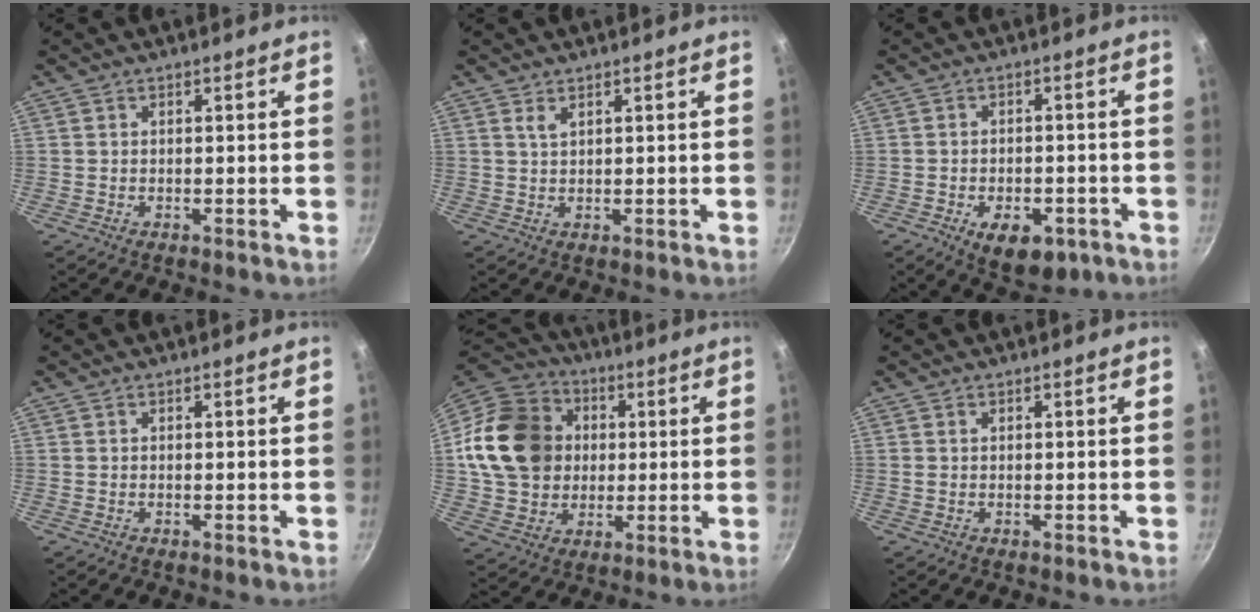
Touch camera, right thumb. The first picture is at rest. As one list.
[{"total": 1.5, "force": [0.9, 0.6, 1.1], "torque": [-0.019, -0.005, 0.019]}, {"total": 9.3, "force": [-4.1, 5.3, 6.5], "torque": [-0.067, 0.012, -0.047]}, {"total": 0.0}, {"total": 19.7, "force": [2.2, 16.6, 10.3], "torque": [-0.170, 0.025, 0.042]}, {"total": 0.0}]